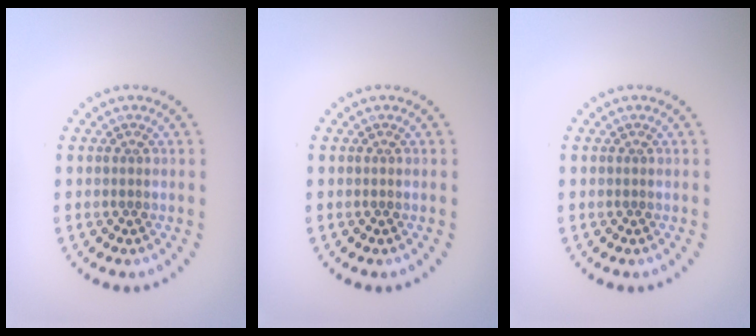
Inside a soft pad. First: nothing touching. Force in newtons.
{"total": 0.0}
{"total": 0.0}